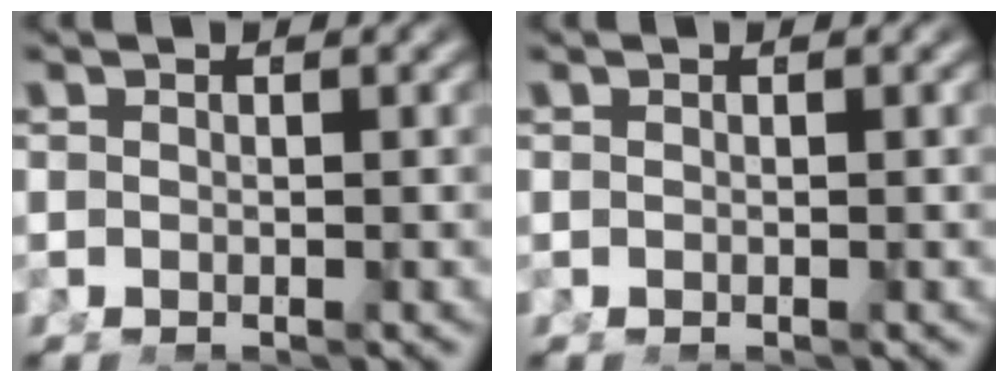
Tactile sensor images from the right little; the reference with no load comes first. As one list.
[{"total": 0.0}]